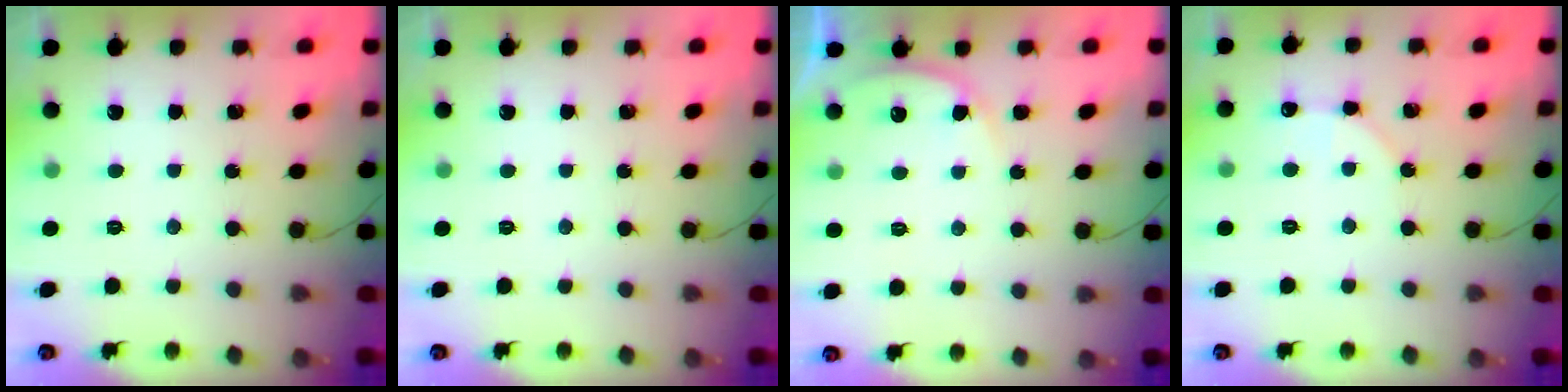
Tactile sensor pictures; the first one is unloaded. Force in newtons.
{"total": 0.0}
{"total": 6.5, "press": 6.5, "slide": 0.5}
{"total": 5.2, "press": 4.7, "slide": 2.2}